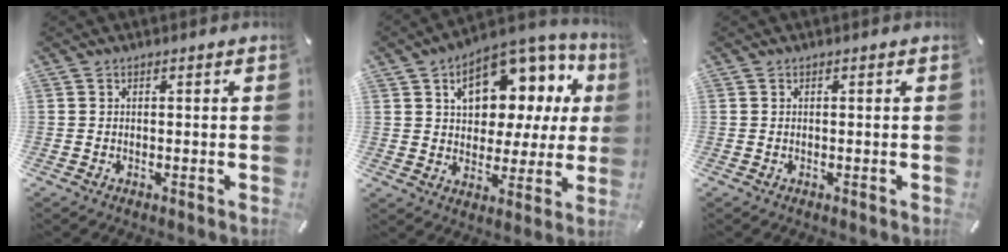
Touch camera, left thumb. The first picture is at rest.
{"total": 14.1, "force": [6.9, 9.1, 8.3], "torque": [-0.121, -0.047, 0.122]}
{"total": 0.0}